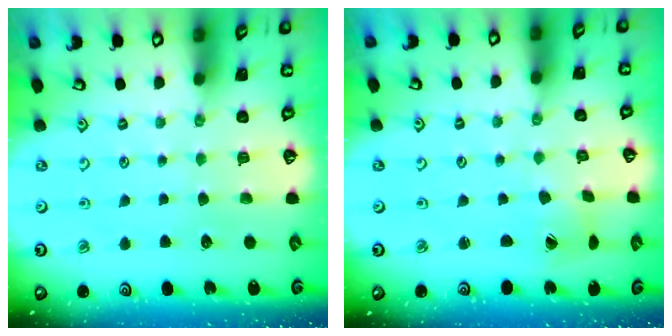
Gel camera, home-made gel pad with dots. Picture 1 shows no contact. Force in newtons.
{"total": 2.5, "press": 2.4, "slide": 0.4}